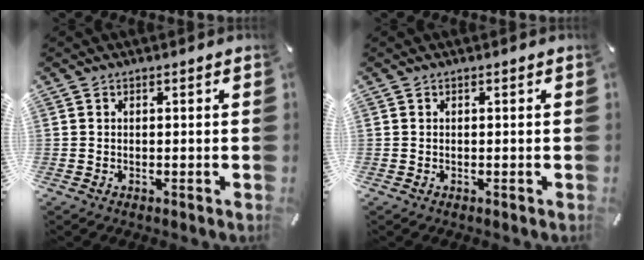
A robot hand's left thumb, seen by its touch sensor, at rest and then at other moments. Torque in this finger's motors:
{"motor_torque": [0.00, 0.00, -0.02, -0.02, 0.00]}